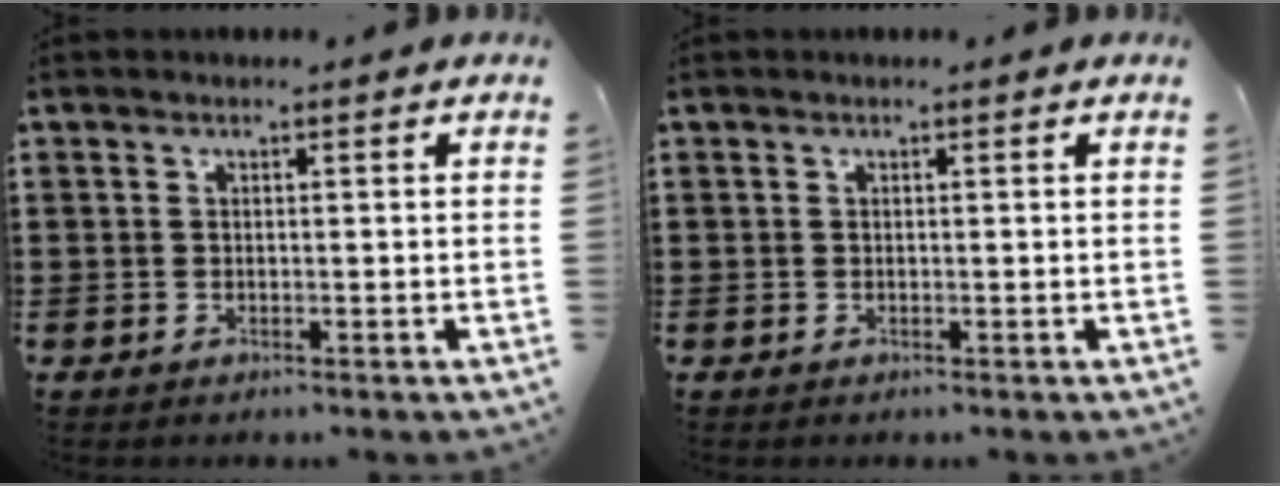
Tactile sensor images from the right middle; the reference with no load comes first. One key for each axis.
{"total": 0.0}